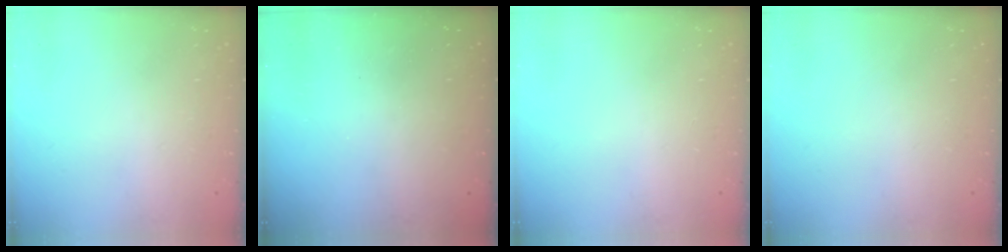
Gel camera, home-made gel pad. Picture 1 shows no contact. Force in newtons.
{"total": 3.0, "press": 3.0, "slide": 0.1}
{"total": 0.0}
{"total": 0.0}